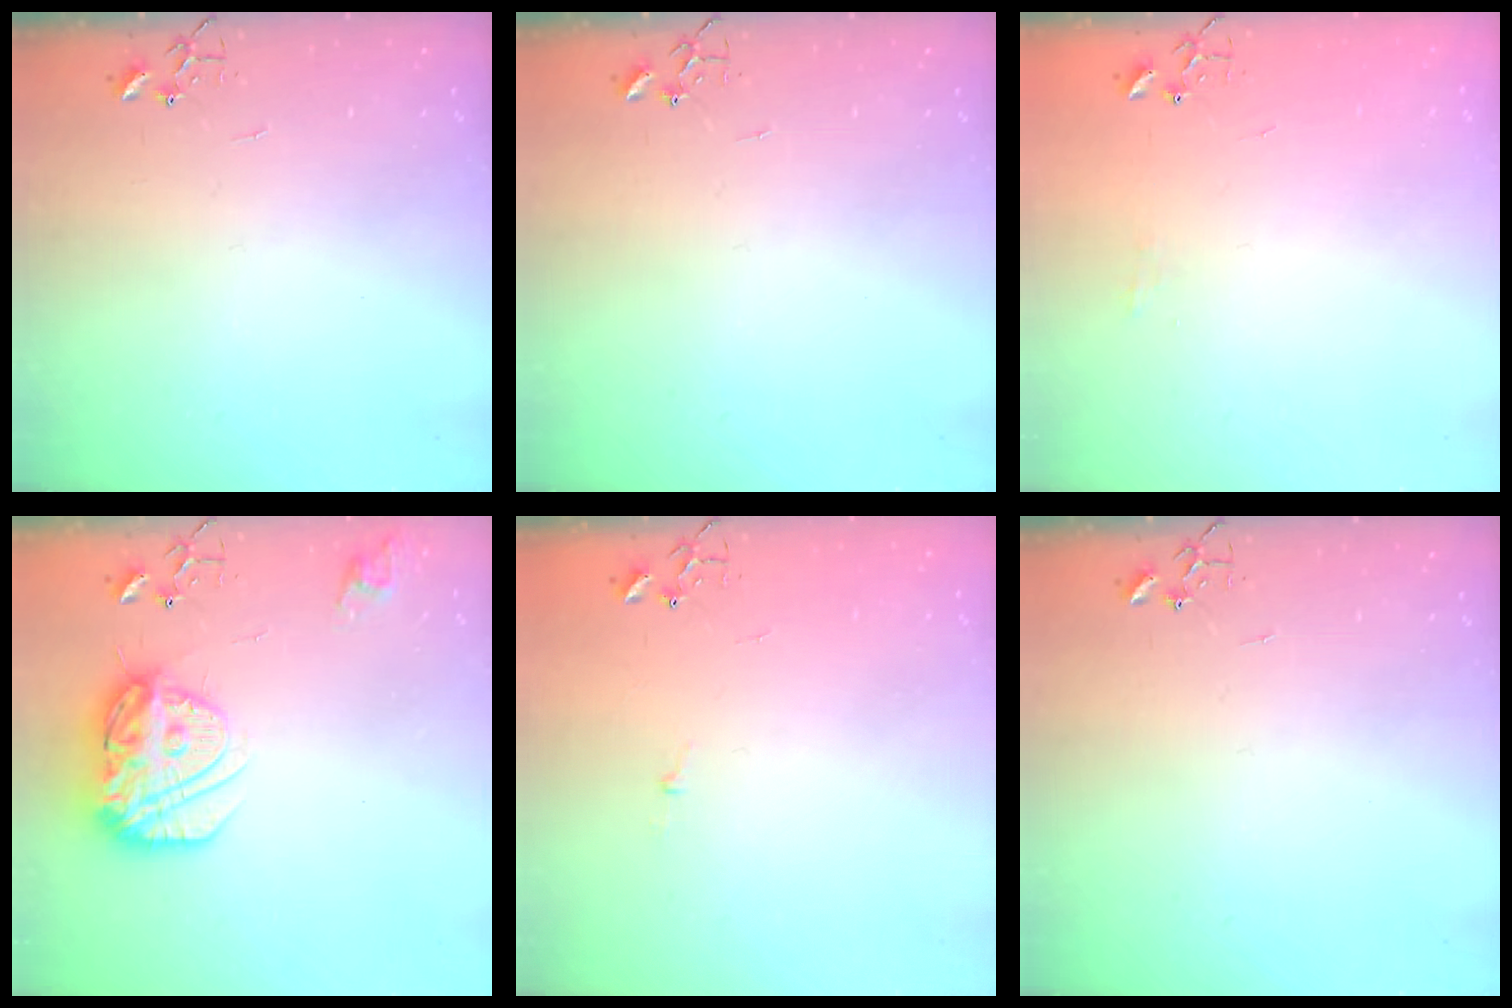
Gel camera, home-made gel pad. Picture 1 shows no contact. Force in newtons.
{"total": 0.0}
{"total": 4.5, "press": 4.4, "slide": 0.7}
{"total": 16.5, "press": 16.5, "slide": 1.6}
{"total": 2.7, "press": 2.7, "slide": 0.3}
{"total": 0.0}